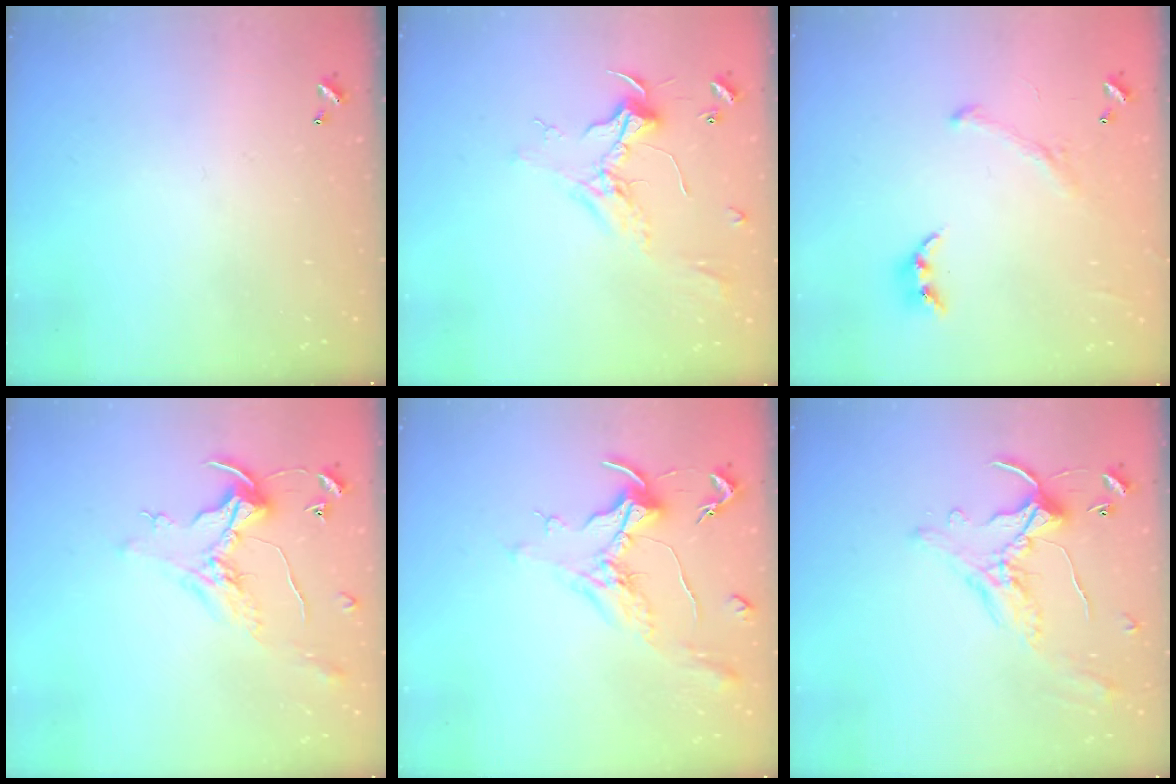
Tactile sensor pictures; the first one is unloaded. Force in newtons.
{"total": 2.4, "press": 2.3, "slide": 0.9}
{"total": 1.6, "press": 1.4, "slide": 0.8}
{"total": 0.8, "press": 0.0, "slide": 0.8}
{"total": 1.8, "press": 1.5, "slide": 0.9}
{"total": 0.9, "press": 0.1, "slide": 0.9}